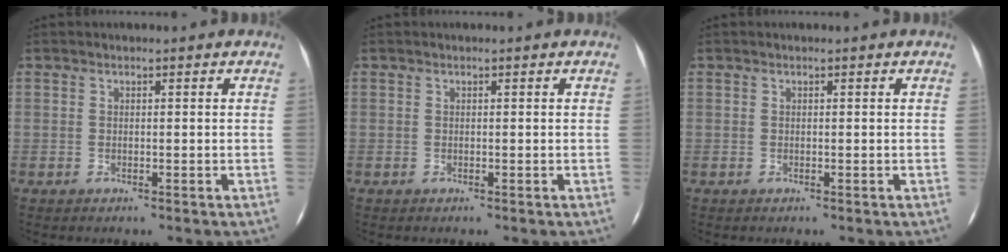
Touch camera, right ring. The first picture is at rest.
{"total": 0.0}
{"total": 0.0}